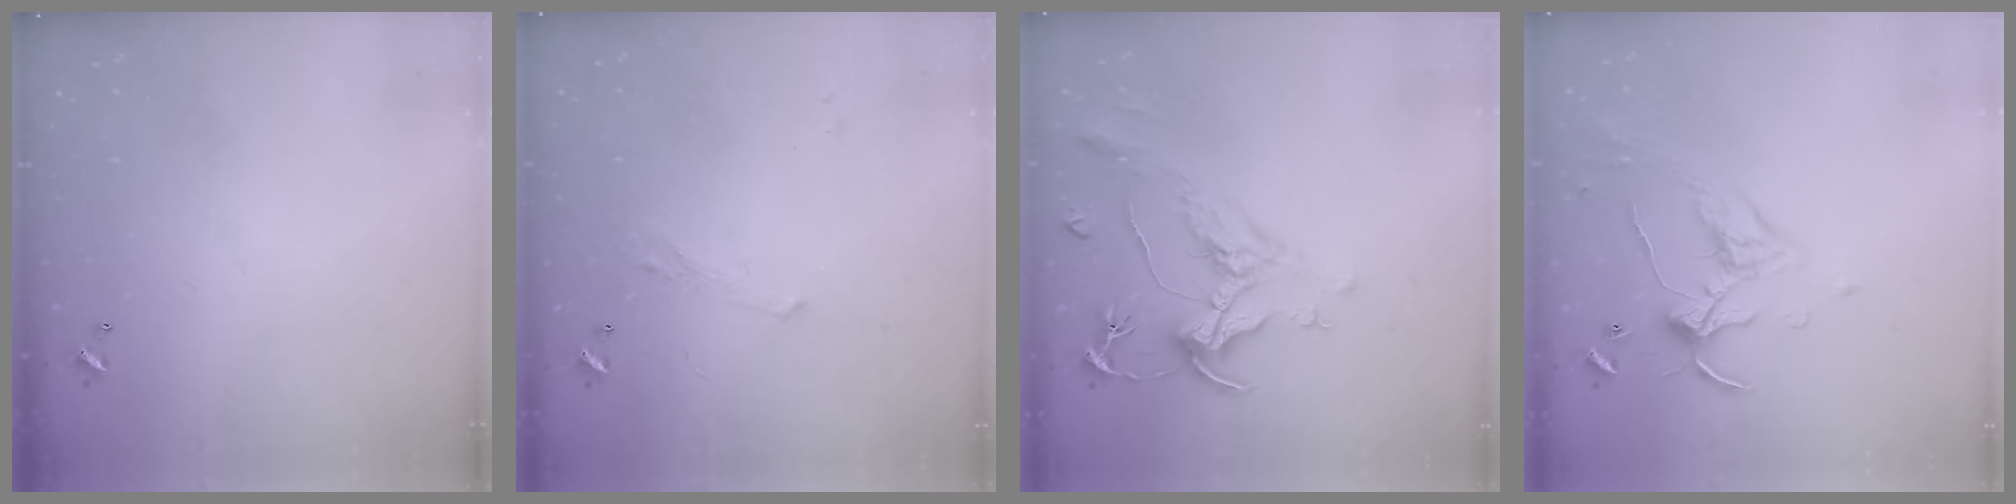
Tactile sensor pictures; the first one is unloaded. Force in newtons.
{"total": 1.4, "press": 1.3, "slide": 0.6}
{"total": 2.2, "press": 1.7, "slide": 1.3}
{"total": 1.2, "press": 0.8, "slide": 0.8}